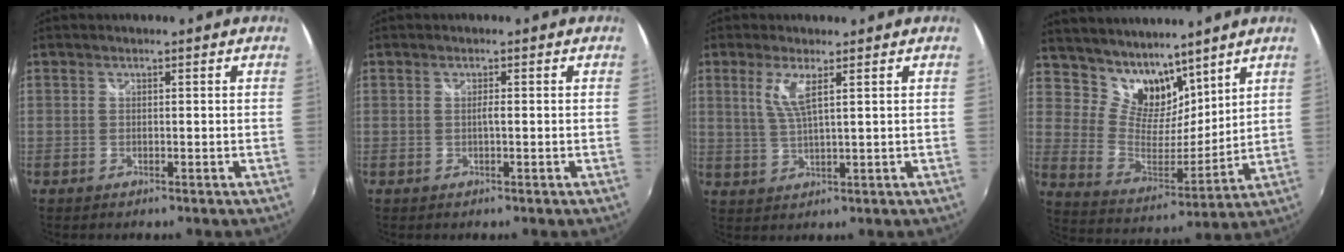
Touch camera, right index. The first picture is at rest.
{"total": 0.9, "force": [-0.1, -0.1, 0.9], "torque": [-0.016, 0.000, -0.003]}
{"total": 4.9, "force": [2.0, 0.6, 4.4], "torque": [-0.092, -0.005, 0.043]}
{"total": 12.5, "force": [9.8, 6.5, 4.4], "torque": [-0.084, -0.004, 0.188]}